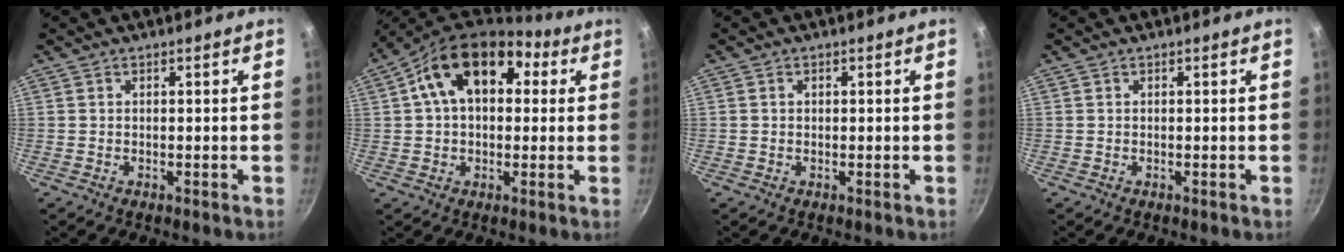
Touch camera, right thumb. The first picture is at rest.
{"total": 15.4, "force": [4.3, 10.2, 10.7], "torque": [-0.138, 0.026, 0.047]}
{"total": 0.7, "force": [0.1, 0.6, 0.3], "torque": [-0.004, 0.005, 0.002]}
{"total": 0.0}